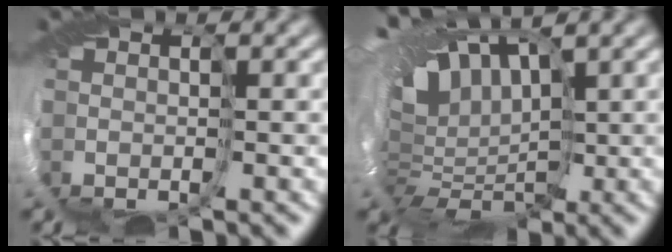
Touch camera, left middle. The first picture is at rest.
{"total": 12.5, "force": [3.2, 6.9, 9.9], "torque": [-0.171, 0.011, 0.084]}